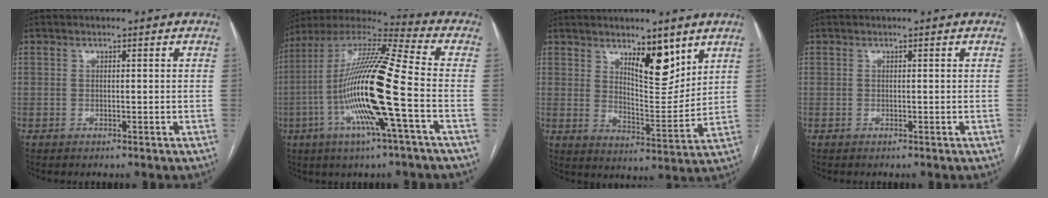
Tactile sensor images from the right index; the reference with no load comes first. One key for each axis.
{"total": 19.8, "fx": -4.6, "fy": 0.5, "fz": 19.3, "tx": -0.383, "ty": -0.008, "tz": -0.095}
{"total": 8.8, "fx": 5.5, "fy": 2.8, "fz": 6.2, "tx": -0.099, "ty": -0.014, "tz": 0.094}
{"total": 0.0}